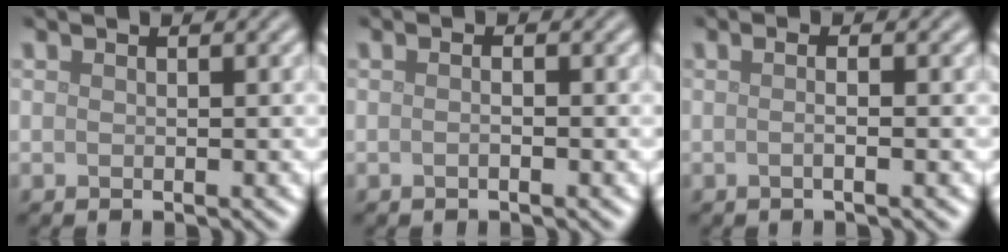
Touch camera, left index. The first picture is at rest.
{"total": 0.9, "force": [-0.1, 0.3, 0.9], "torque": [-0.005, -0.009, -0.007]}
{"total": 2.2, "force": [0.3, 0.9, 2.0], "torque": [-0.011, -0.002, -0.018]}